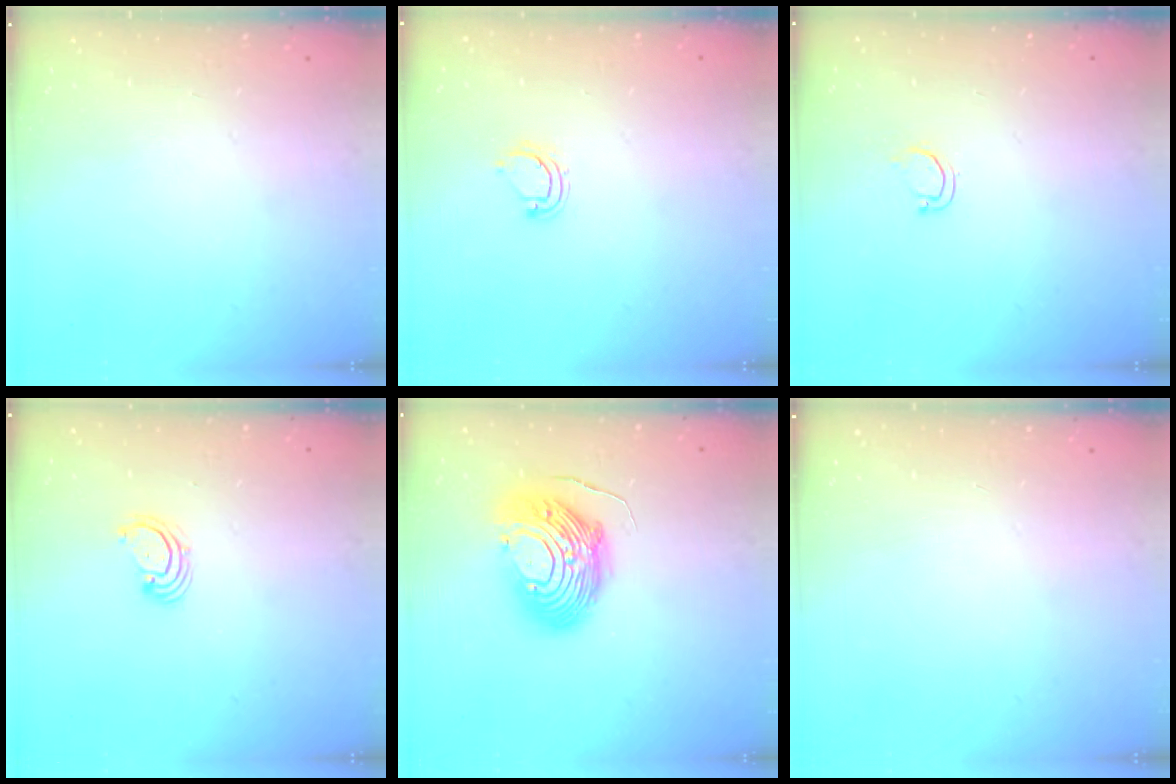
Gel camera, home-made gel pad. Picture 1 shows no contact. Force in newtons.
{"total": 4.2, "press": 4.2, "slide": 0.4}
{"total": 2.8, "press": 2.8, "slide": 0.2}
{"total": 2.6, "press": 2.6, "slide": 0.3}
{"total": 14.9, "press": 14.9, "slide": 1.5}
{"total": 0.0}